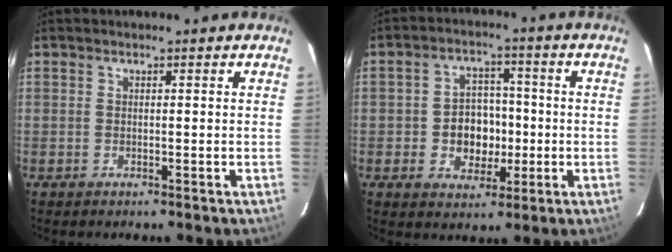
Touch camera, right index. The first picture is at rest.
{"total": 8.0, "force": [-1.4, 6.7, 4.2], "torque": [-0.091, 0.017, -0.012]}